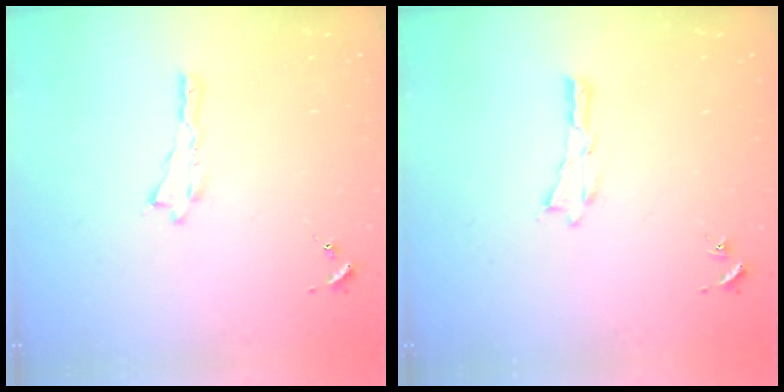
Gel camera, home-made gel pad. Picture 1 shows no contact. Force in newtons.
{"total": 0.0}